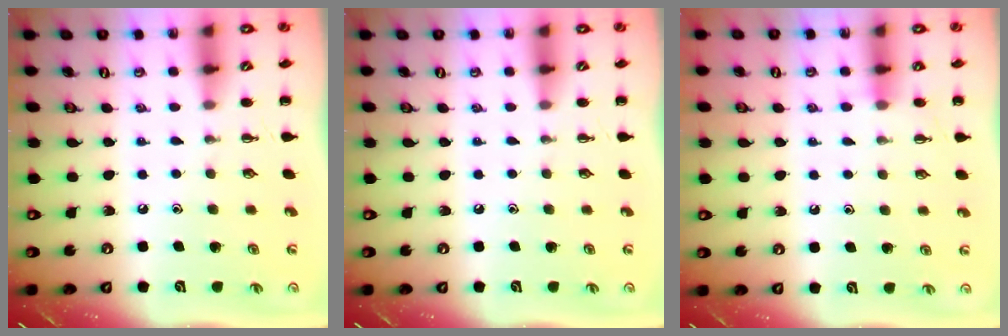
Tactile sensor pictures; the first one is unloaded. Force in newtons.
{"total": 0.0}
{"total": 5.5, "press": 5.3, "slide": 1.5}